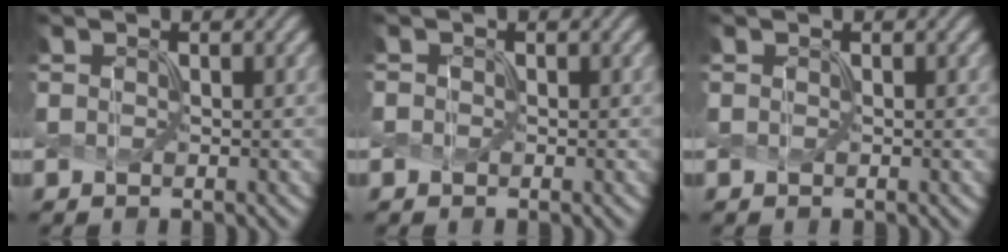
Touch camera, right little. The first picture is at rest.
{"total": 0.7, "force": [-0.3, 0.6, 0.1], "torque": [-0.002, 0.000, -0.006]}
{"total": 0.0}